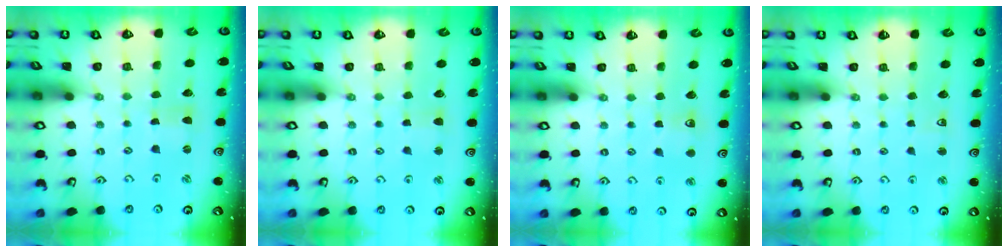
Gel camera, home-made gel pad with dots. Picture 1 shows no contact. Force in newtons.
{"total": 2.3, "press": 2.3, "slide": 0.4}
{"total": 4.8, "press": 4.8, "slide": 0.7}
{"total": 2.9, "press": 2.9, "slide": 0.6}